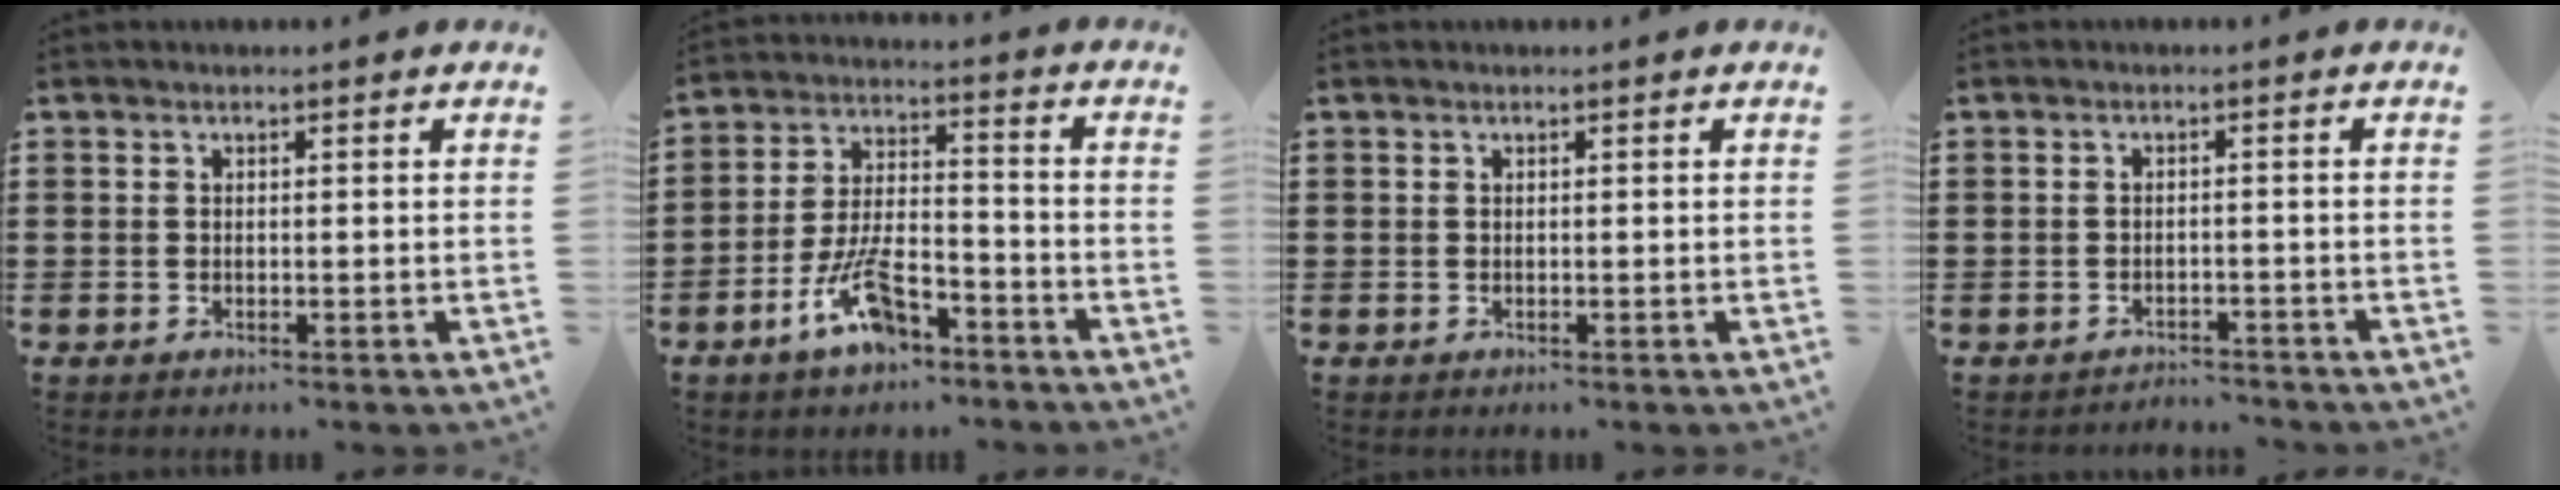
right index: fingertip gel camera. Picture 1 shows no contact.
{"total": 9.8, "force": [-5.9, 3.8, 6.8], "torque": [-0.152, 0.003, -0.110]}
{"total": 0.0}
{"total": 2.1, "force": [-2.1, 0.2, -0.2], "torque": [-0.004, 0.001, -0.048]}